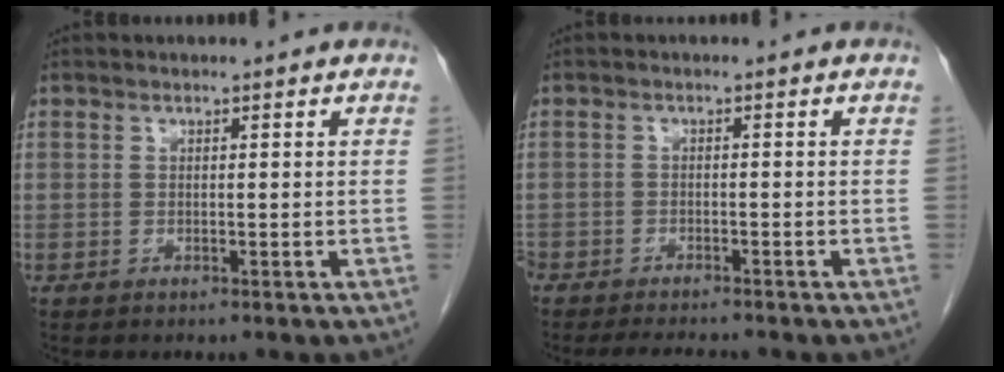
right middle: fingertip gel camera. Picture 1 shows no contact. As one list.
[{"total": 5.4, "force": [-5.0, 1.0, 1.9], "torque": [-0.024, -0.012, -0.079]}]